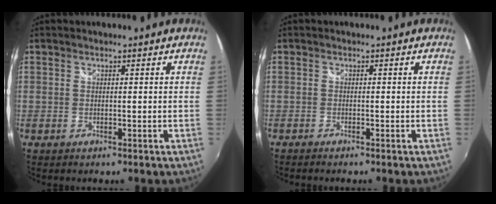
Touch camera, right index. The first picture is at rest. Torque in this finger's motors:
{"motor_torque": [0.04, -0.01, 0.00, -0.01]}